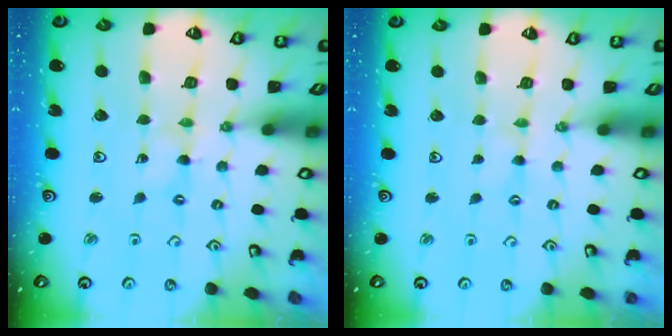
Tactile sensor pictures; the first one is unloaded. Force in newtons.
{"total": 1.0, "press": 1.0, "slide": 0.2}